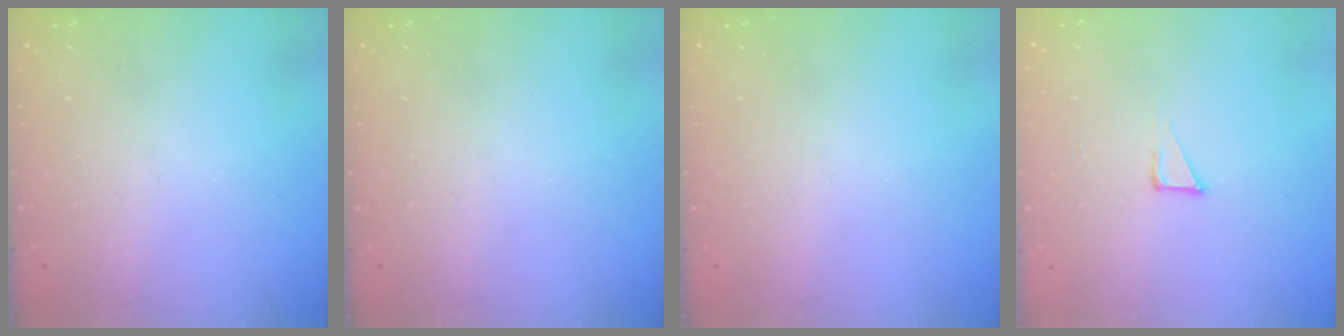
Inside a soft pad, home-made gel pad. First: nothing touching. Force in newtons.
{"total": 0.0}
{"total": 0.0}
{"total": 4.3, "press": 4.3, "slide": 0.3}